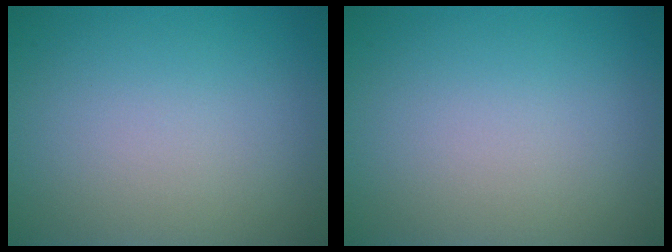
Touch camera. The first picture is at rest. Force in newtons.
{"total": 0.0}